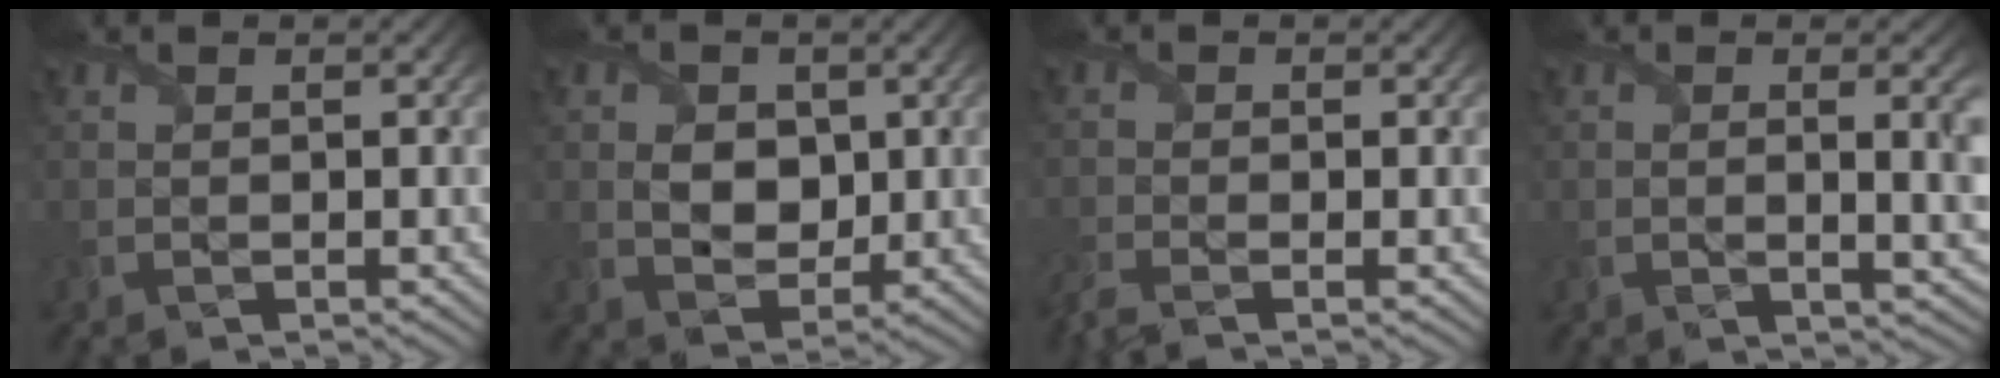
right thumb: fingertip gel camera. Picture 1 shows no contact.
{"total": 4.2, "force": [0.5, 3.3, 2.6], "torque": [-0.059, -0.006, 0.002]}
{"total": 2.5, "force": [-1.8, 0.4, 1.6], "torque": [-0.042, -0.009, -0.047]}
{"total": 6.0, "force": [0.1, 1.9, 5.6], "torque": [-0.071, 0.001, 0.004]}